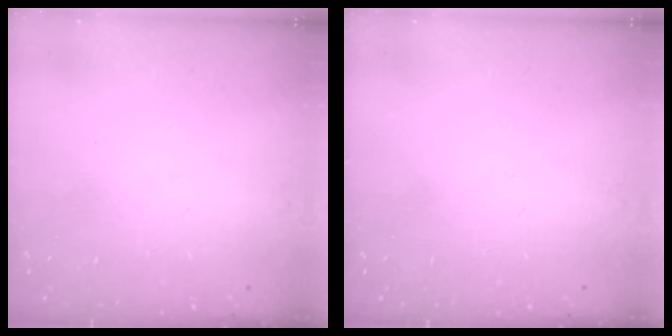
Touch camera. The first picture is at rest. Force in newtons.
{"total": 0.0}